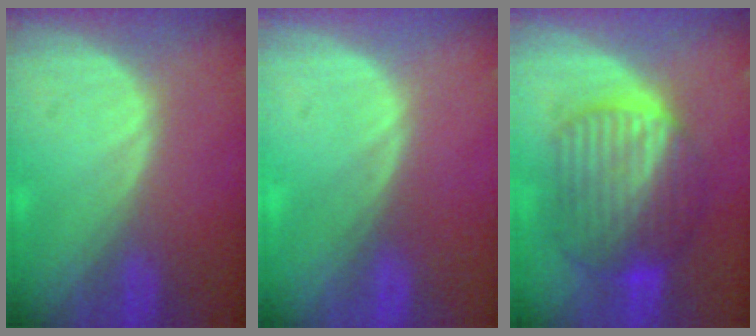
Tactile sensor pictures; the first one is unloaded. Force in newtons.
{"total": 0.0}
{"total": 10.0, "press": 9.9, "slide": 0.9}